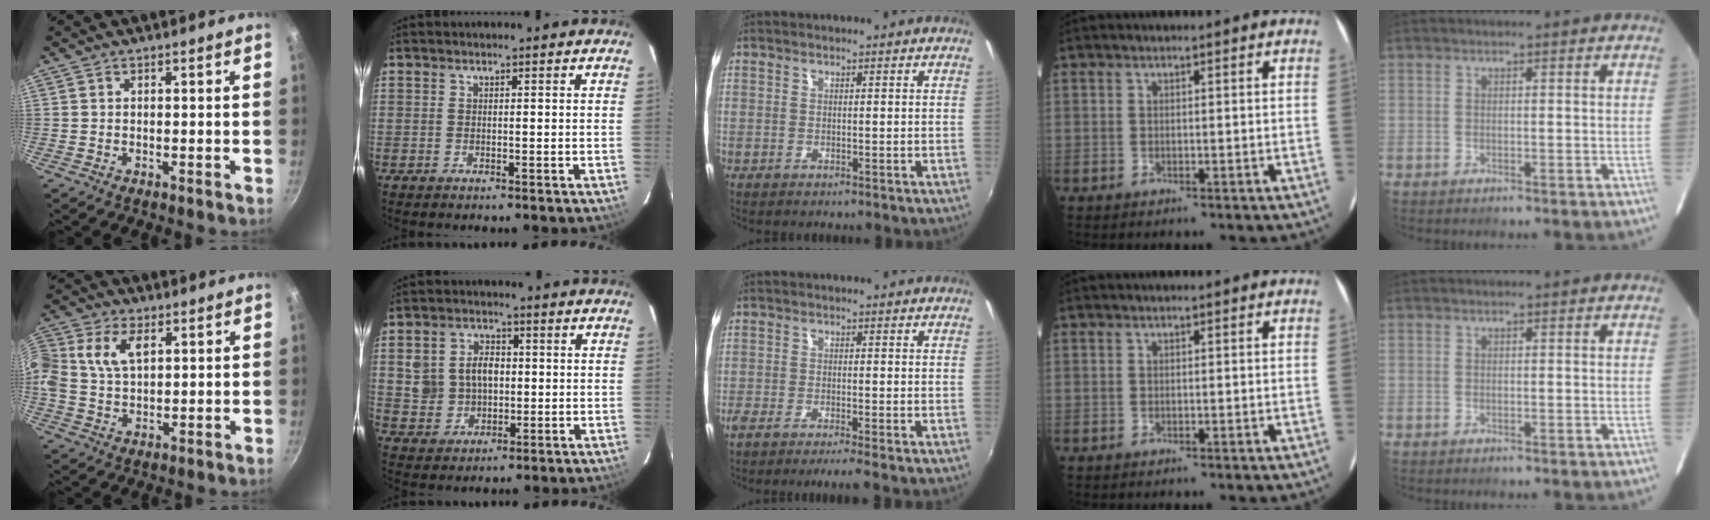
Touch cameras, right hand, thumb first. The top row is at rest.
{"thumb": {"total": 11.1, "force": [3.3, 7.5, 7.5], "torque": [-0.156, 0.018, 0.055]}, "index": {"total": 8.2, "force": [0.8, 7.1, 4.1], "torque": [-0.092, 0.023, 0.027]}, "middle": {"total": 4.0, "force": [-3.4, -0.5, 2.0], "torque": [-0.051, -0.016, -0.064]}}